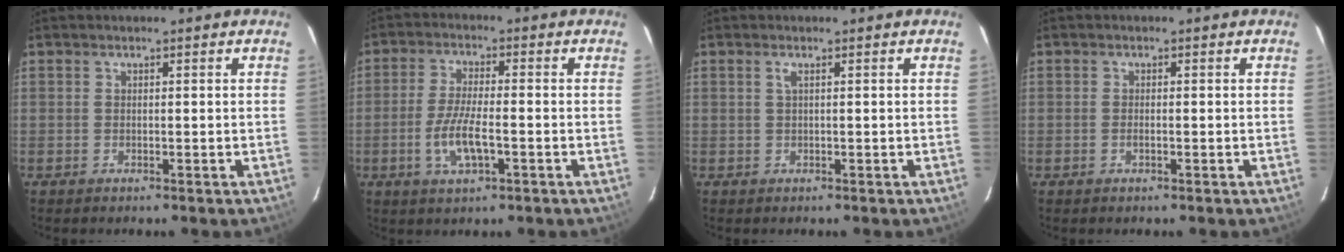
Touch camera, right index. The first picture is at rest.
{"total": 7.4, "force": [-2.5, 2.1, 6.7], "torque": [-0.138, -0.006, -0.049]}
{"total": 0.8, "force": [0.2, -0.2, 0.8], "torque": [-0.016, 0.002, 0.003]}
{"total": 0.8, "force": [-0.3, 0.1, 0.7], "torque": [-0.014, 0.000, -0.007]}